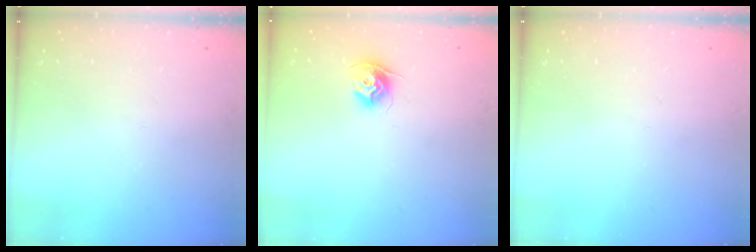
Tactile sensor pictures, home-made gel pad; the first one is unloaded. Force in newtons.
{"total": 9.7, "press": 9.7, "slide": 0.5}
{"total": 0.0}